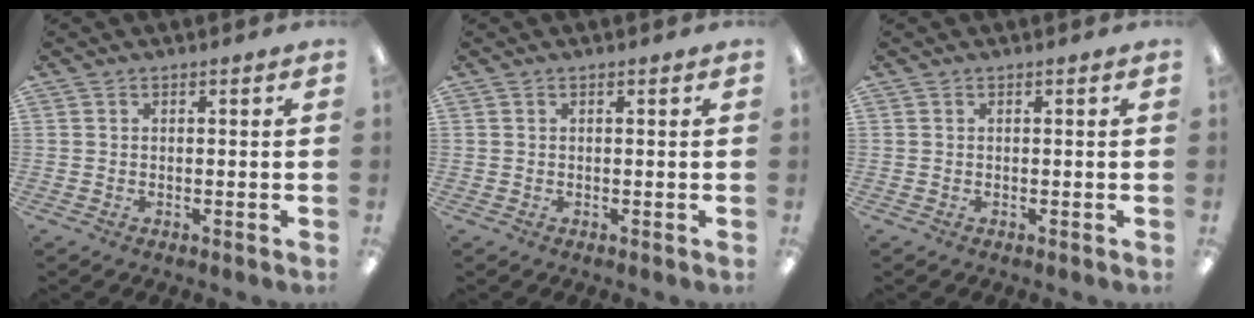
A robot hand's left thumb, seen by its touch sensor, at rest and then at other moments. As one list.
[{"total": 0.0}, {"total": 0.0}]